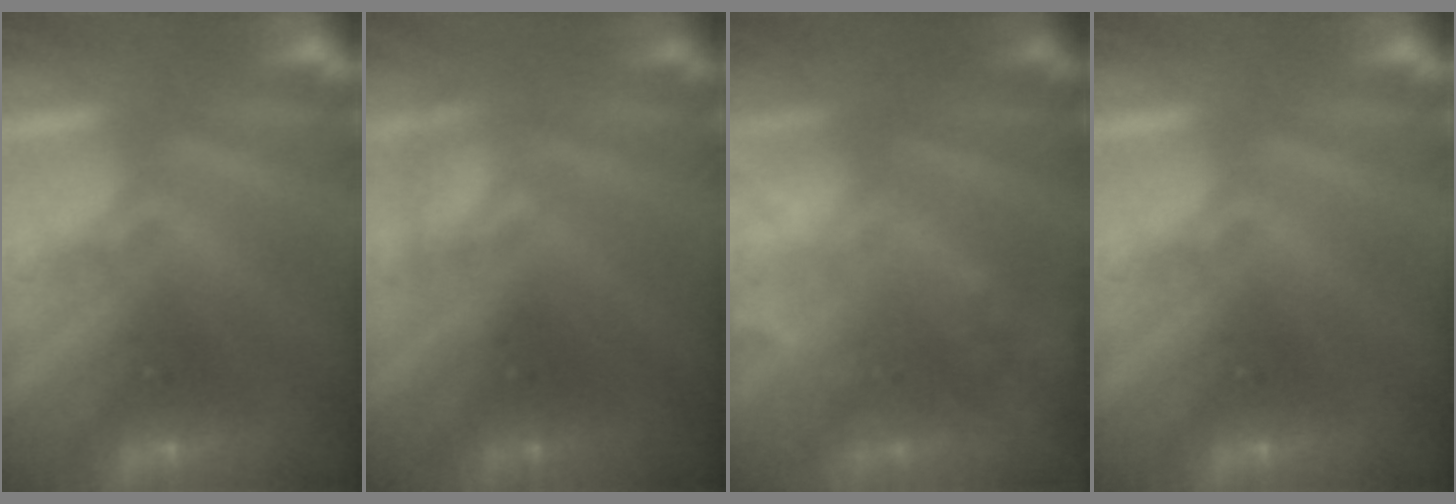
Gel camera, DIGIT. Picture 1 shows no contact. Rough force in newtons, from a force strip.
{"total": 2.4}
{"total": 2.2}
{"total": 0.0}